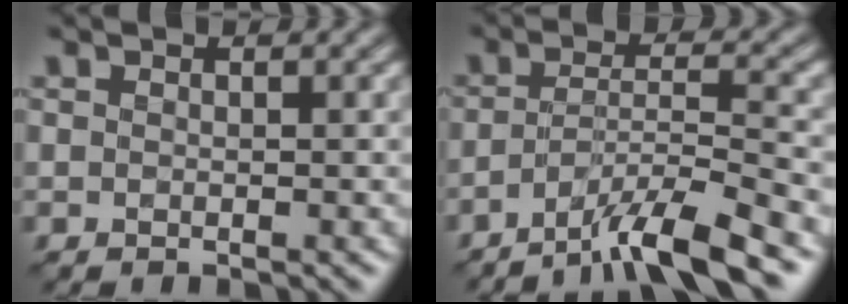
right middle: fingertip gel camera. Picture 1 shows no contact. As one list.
[{"total": 6.9, "force": [-4.8, 1.1, 4.8], "torque": [-0.075, 0.007, -0.091]}]